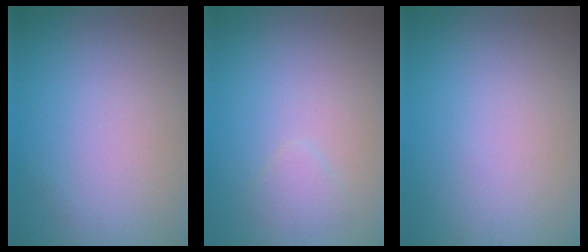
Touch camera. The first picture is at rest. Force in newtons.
{"total": 1.2, "press": 1.2, "slide": 0.1}
{"total": 0.0}